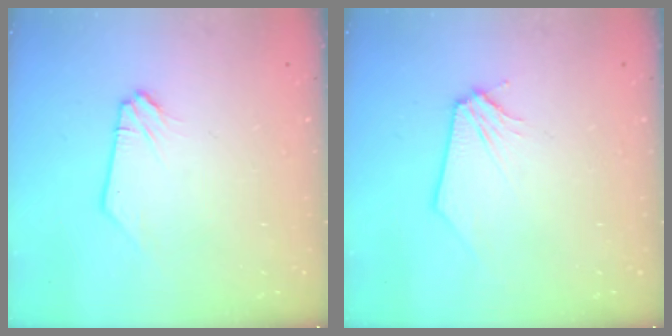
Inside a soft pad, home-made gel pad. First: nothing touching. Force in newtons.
{"total": 0.0}